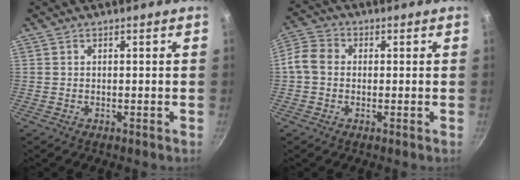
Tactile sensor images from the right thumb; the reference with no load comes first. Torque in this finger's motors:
{"motor_torque": [1.18, 0.96, 0.80, -0.93, 0.05]}